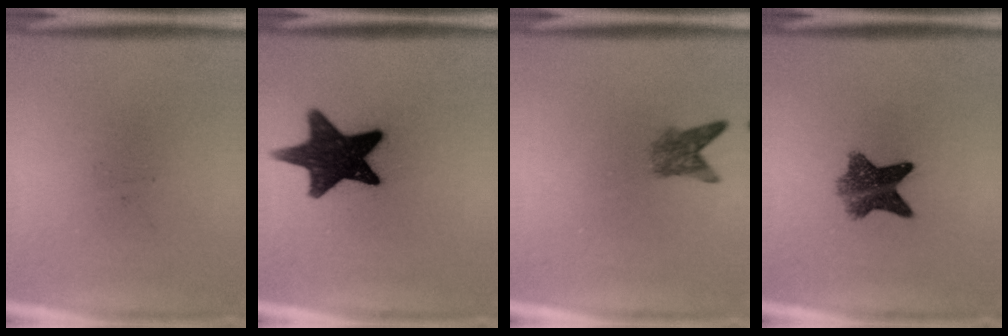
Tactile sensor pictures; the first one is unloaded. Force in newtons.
{"total": 14.8}
{"total": 2.9}
{"total": 6.9}